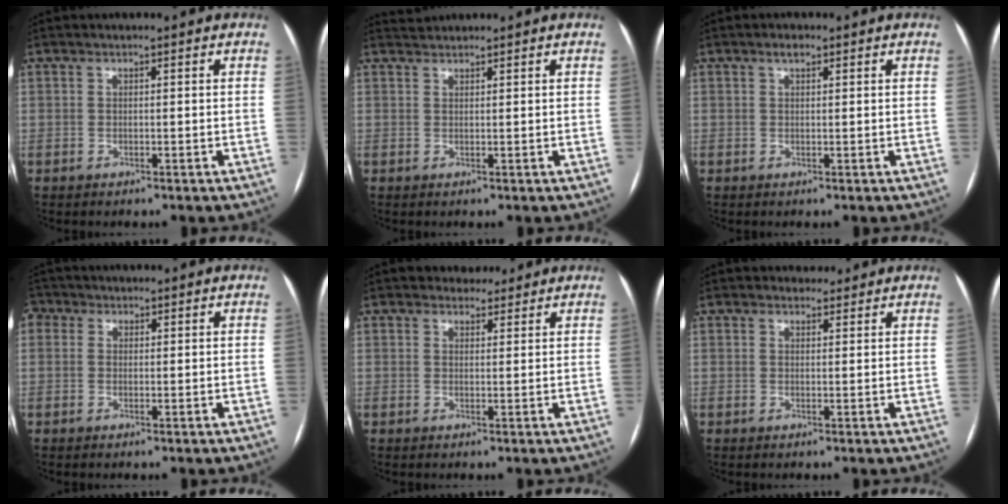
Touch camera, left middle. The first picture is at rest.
{"total": 1.4, "force": [1.4, -0.2, -0.3], "torque": [-0.004, 0.013, 0.033]}
{"total": 1.4, "force": [0.9, 0.5, 0.9], "torque": [-0.017, 0.006, 0.014]}
{"total": 2.6, "force": [1.2, 2.1, 1.0], "torque": [-0.022, 0.016, 0.019]}
{"total": 2.7, "force": [2.3, 1.5, 0.1], "torque": [0.002, 0.004, 0.031]}
{"total": 2.0, "force": [1.7, 1.0, 0.0], "torque": [0.001, 0.006, 0.023]}